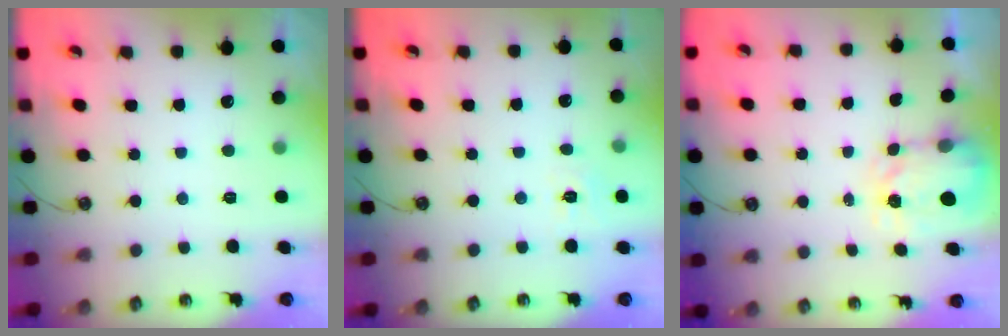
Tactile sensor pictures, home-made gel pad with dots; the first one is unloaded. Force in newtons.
{"total": 5.6, "press": 5.5, "slide": 0.6}
{"total": 3.7, "press": 3.7, "slide": 0.5}